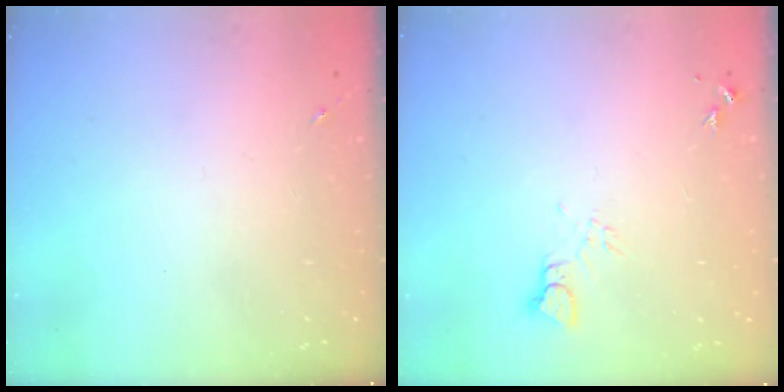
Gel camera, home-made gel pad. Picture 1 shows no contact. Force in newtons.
{"total": 4.4, "press": 4.4, "slide": 0.4}